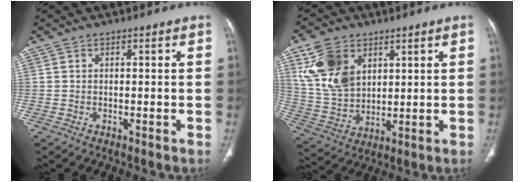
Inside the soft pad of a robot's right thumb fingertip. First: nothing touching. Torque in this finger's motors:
{"motor_torque": [0.43, 1.56, 1.07, 1.41, 0.19]}